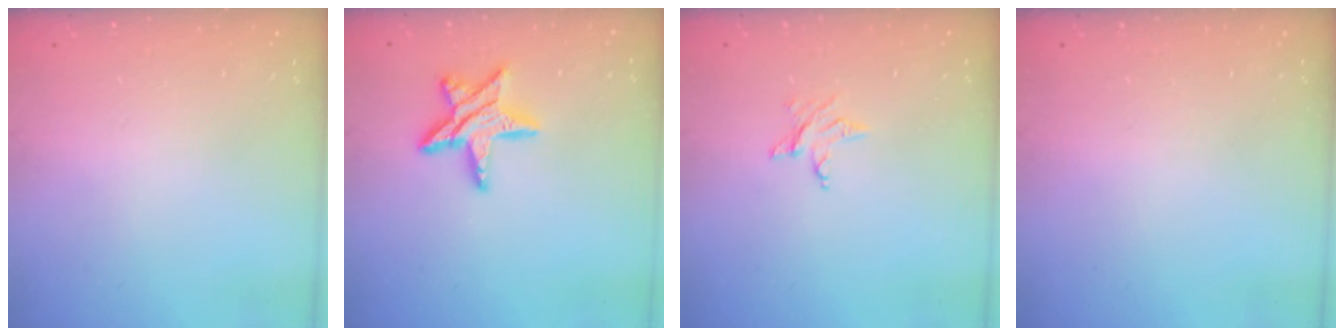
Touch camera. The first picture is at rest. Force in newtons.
{"total": 10.8, "press": 10.7, "slide": 0.8}
{"total": 2.5, "press": 2.5, "slide": 0.4}
{"total": 0.0}